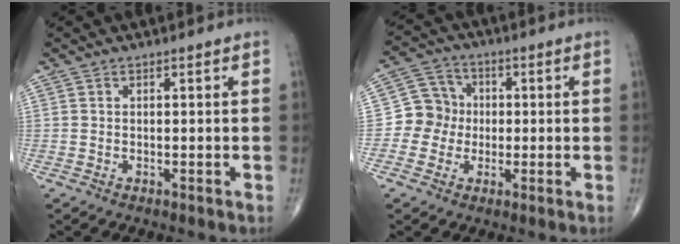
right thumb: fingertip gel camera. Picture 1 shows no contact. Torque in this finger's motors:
{"motor_torque": [-0.23, 0.16, 0.11, -0.04, -0.02]}